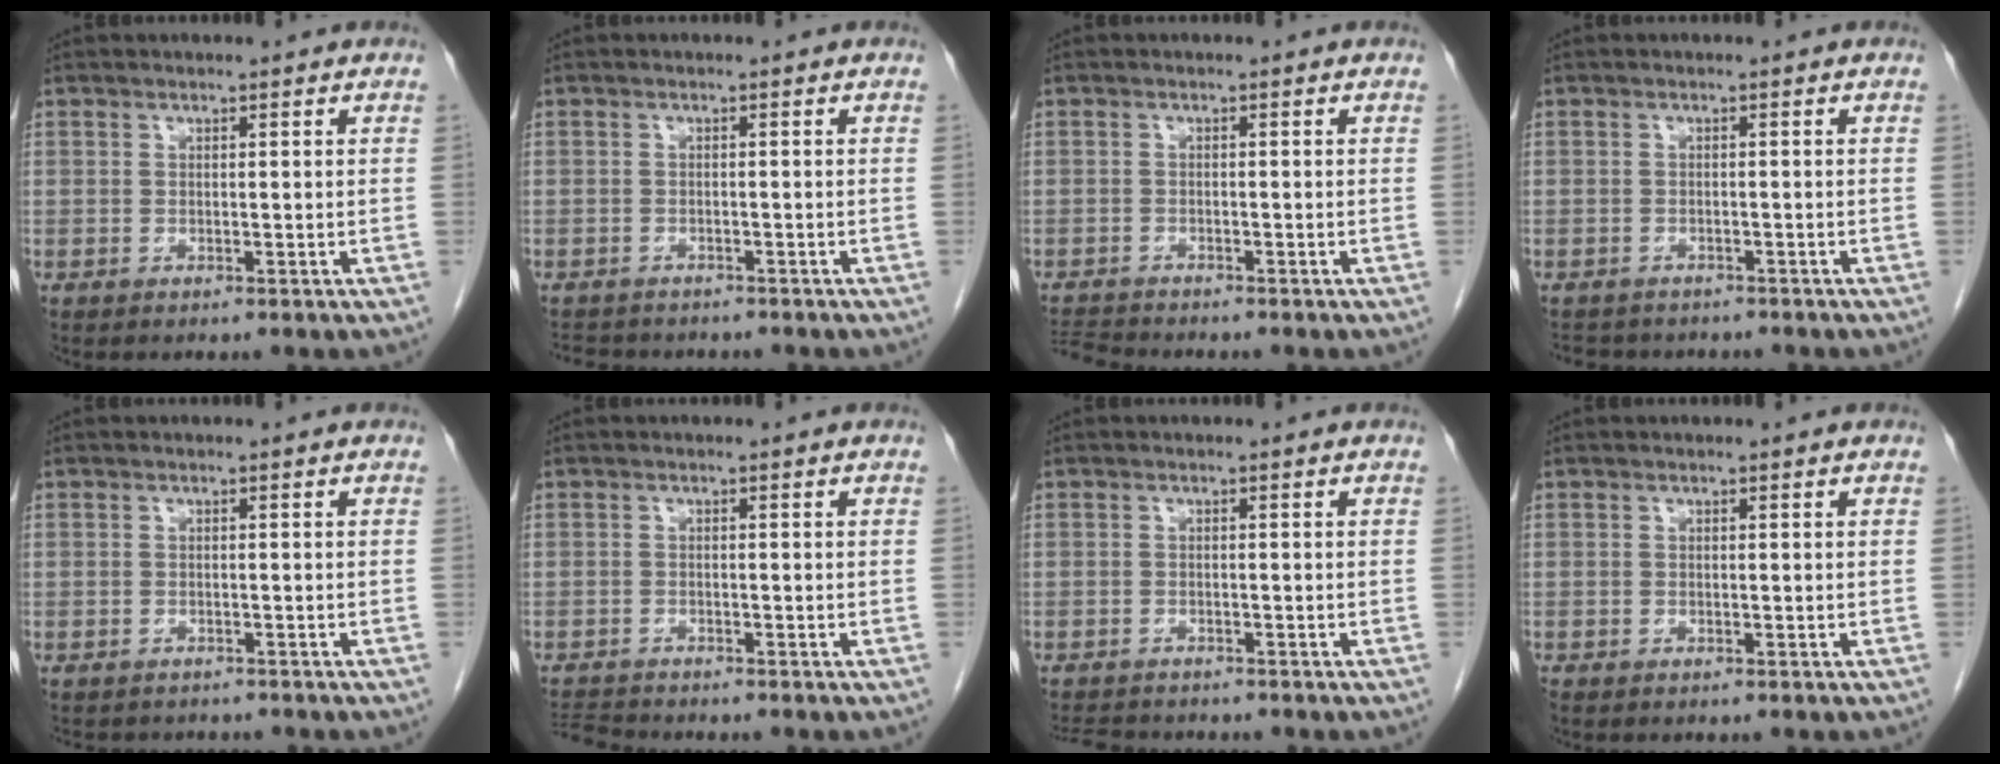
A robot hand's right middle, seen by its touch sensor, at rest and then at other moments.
{"total": 5.7, "force": [-5.1, 2.0, 1.6], "torque": [-0.026, -0.003, -0.071]}
{"total": 3.0, "force": [-3.0, -0.6, -0.1], "torque": [0.000, -0.020, -0.056]}
{"total": 6.1, "force": [-5.4, 2.4, 1.5], "torque": [-0.023, 0.002, -0.071]}
{"total": 4.6, "force": [-4.1, 1.9, 0.7], "torque": [-0.010, 0.000, -0.053]}
{"total": 3.1, "force": [-3.1, -0.3, -0.1], "torque": [0.001, -0.019, -0.057]}
{"total": 5.2, "force": [-4.9, 1.2, 1.3], "torque": [-0.019, -0.008, -0.077]}
{"total": 0.0}